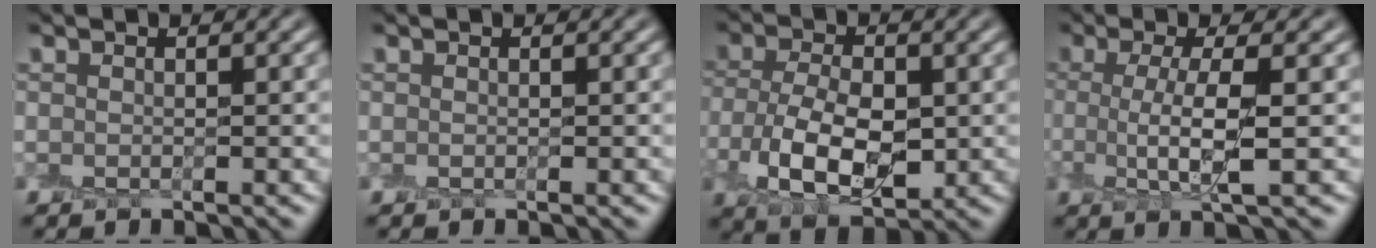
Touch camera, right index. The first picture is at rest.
{"total": 0.0}
{"total": 7.1, "force": [-1.1, 4.5, 5.4], "torque": [-0.113, 0.001, -0.016]}
{"total": 4.2, "force": [0.0, 1.0, 4.1], "torque": [-0.081, 0.003, 0.000]}